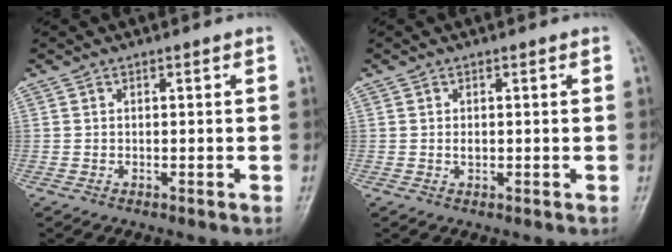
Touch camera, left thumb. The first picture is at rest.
{"total": 1.1, "force": [0.3, 0.6, 0.8], "torque": [-0.014, -0.003, 0.009]}